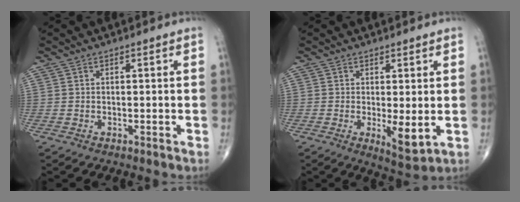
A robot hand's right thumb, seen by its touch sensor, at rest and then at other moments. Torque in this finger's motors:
{"motor_torque": [2.68, 2.34, 2.27, -0.51, 0.95]}